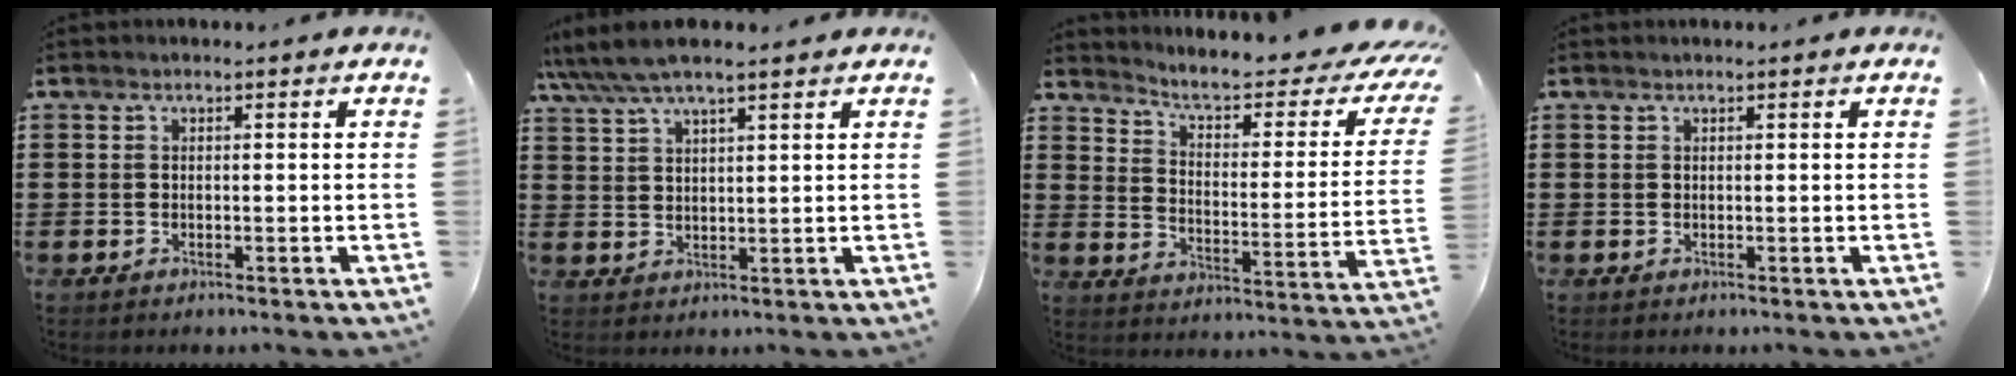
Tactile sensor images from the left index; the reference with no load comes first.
{"total": 4.8, "force": [4.0, 0.9, 2.5], "torque": [-0.061, -0.004, 0.071]}
{"total": 5.3, "force": [4.0, 0.8, 3.5], "torque": [-0.086, -0.029, 0.060]}
{"total": 0.0}